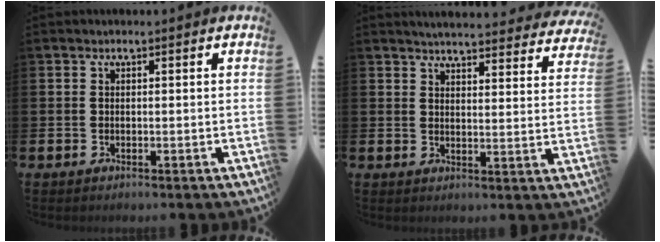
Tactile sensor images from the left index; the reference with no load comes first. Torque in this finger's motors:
{"motor_torque": [0.87, -1.27, 0.11, 0.02]}